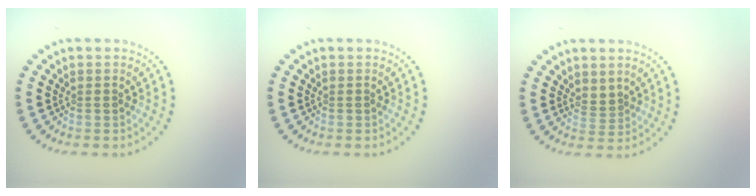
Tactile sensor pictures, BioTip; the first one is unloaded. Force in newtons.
{"total": 0.0}
{"total": 1.2, "press": 0.9, "slide": 0.8}